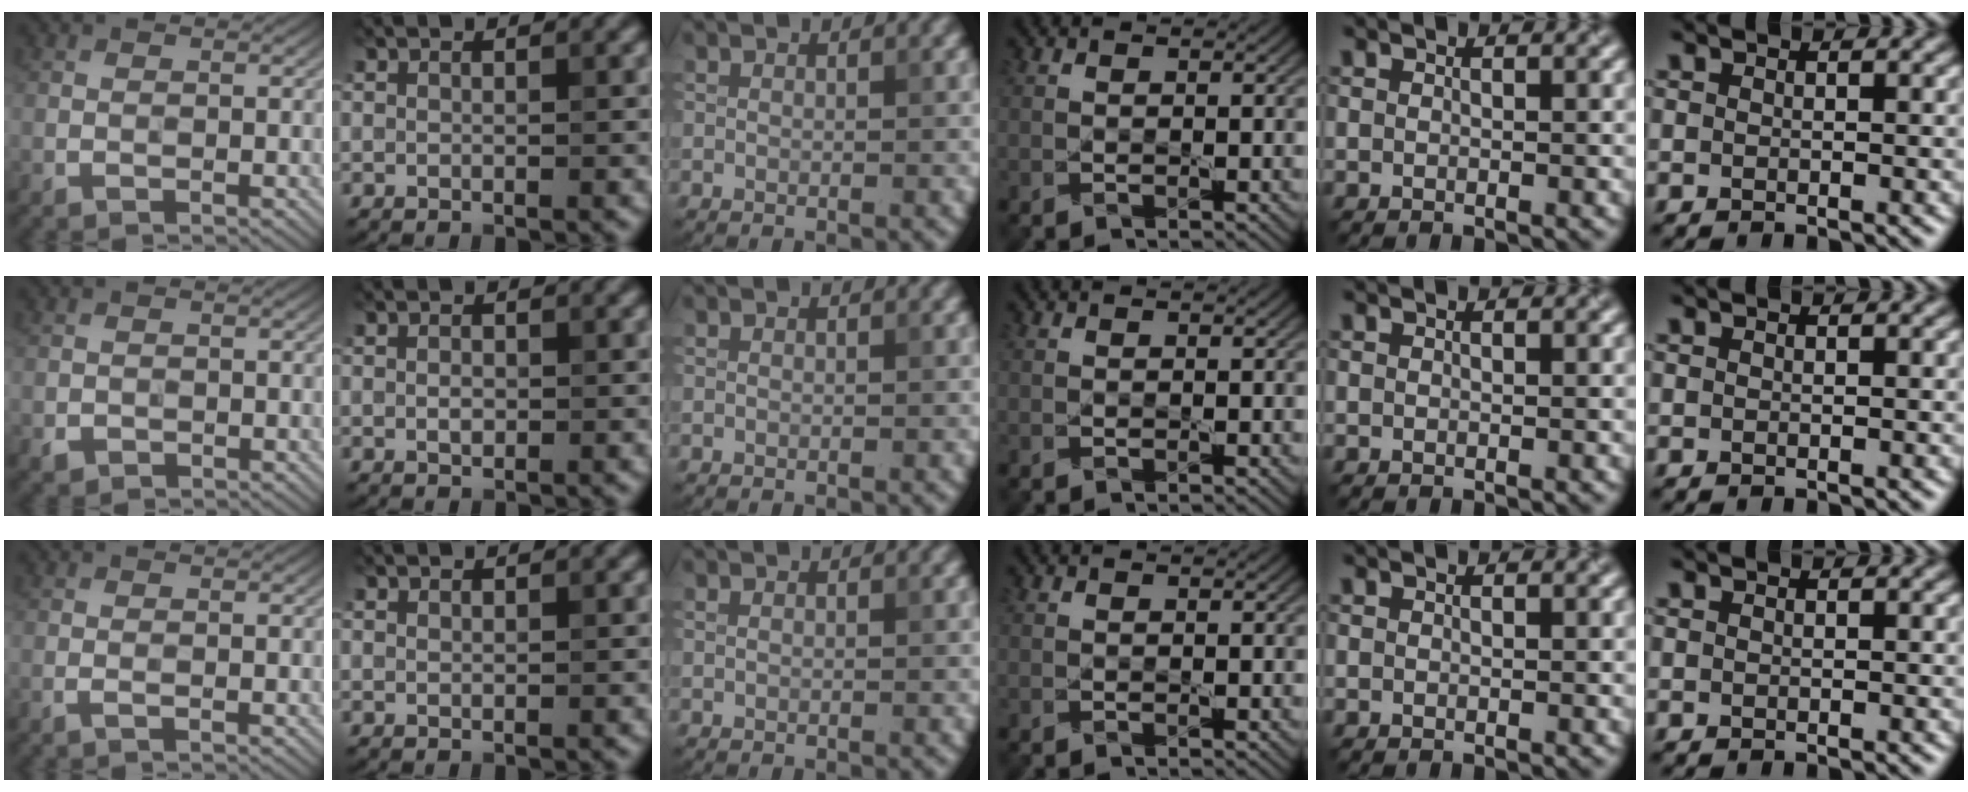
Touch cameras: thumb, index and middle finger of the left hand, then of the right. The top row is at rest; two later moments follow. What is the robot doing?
{"motion": "lift_and_place", "object": "knife"}